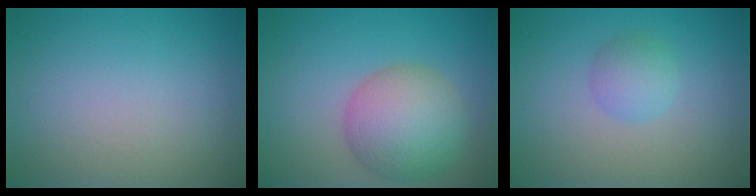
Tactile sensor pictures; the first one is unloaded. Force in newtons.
{"total": 6.6, "press": 6.5, "slide": 0.3}
{"total": 2.1, "press": 2.1, "slide": 0.0}